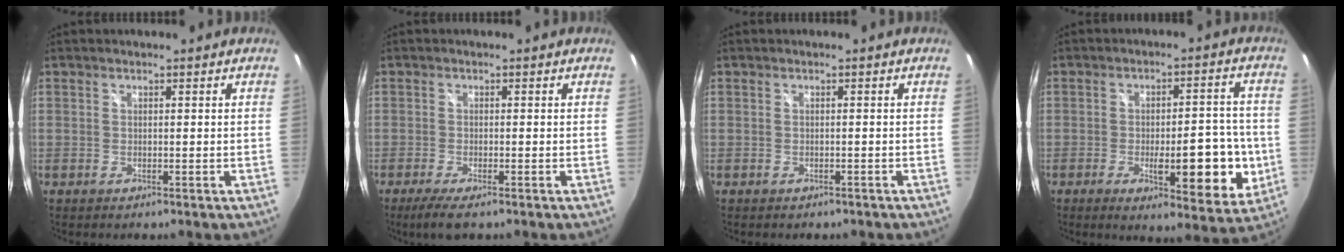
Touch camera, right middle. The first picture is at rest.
{"total": 4.0, "force": [-2.7, 0.5, 2.9], "torque": [-0.062, -0.018, -0.048]}
{"total": 1.6, "force": [-1.2, 0.9, 0.4], "torque": [-0.009, -0.006, -0.014]}
{"total": 13.1, "force": [-3.2, 4.3, 12.0], "torque": [-0.170, -0.012, -0.039]}